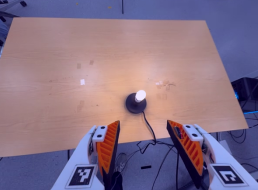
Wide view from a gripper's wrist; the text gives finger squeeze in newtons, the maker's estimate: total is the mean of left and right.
{"total": 0.0}